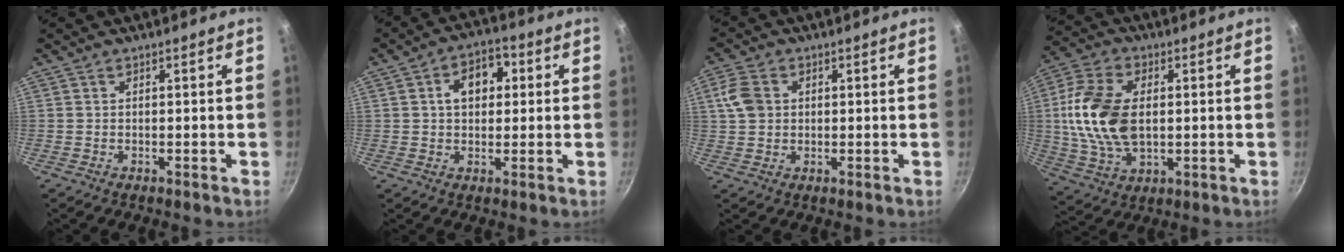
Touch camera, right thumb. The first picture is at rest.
{"total": 8.3, "force": [1.7, 5.9, 5.6], "torque": [-0.048, 0.015, 0.016]}
{"total": 6.0, "force": [1.2, 4.7, 3.5], "torque": [-0.060, 0.006, 0.018]}
{"total": 16.5, "force": [1.2, 10.2, 13.0], "torque": [-0.245, 0.003, 0.020]}